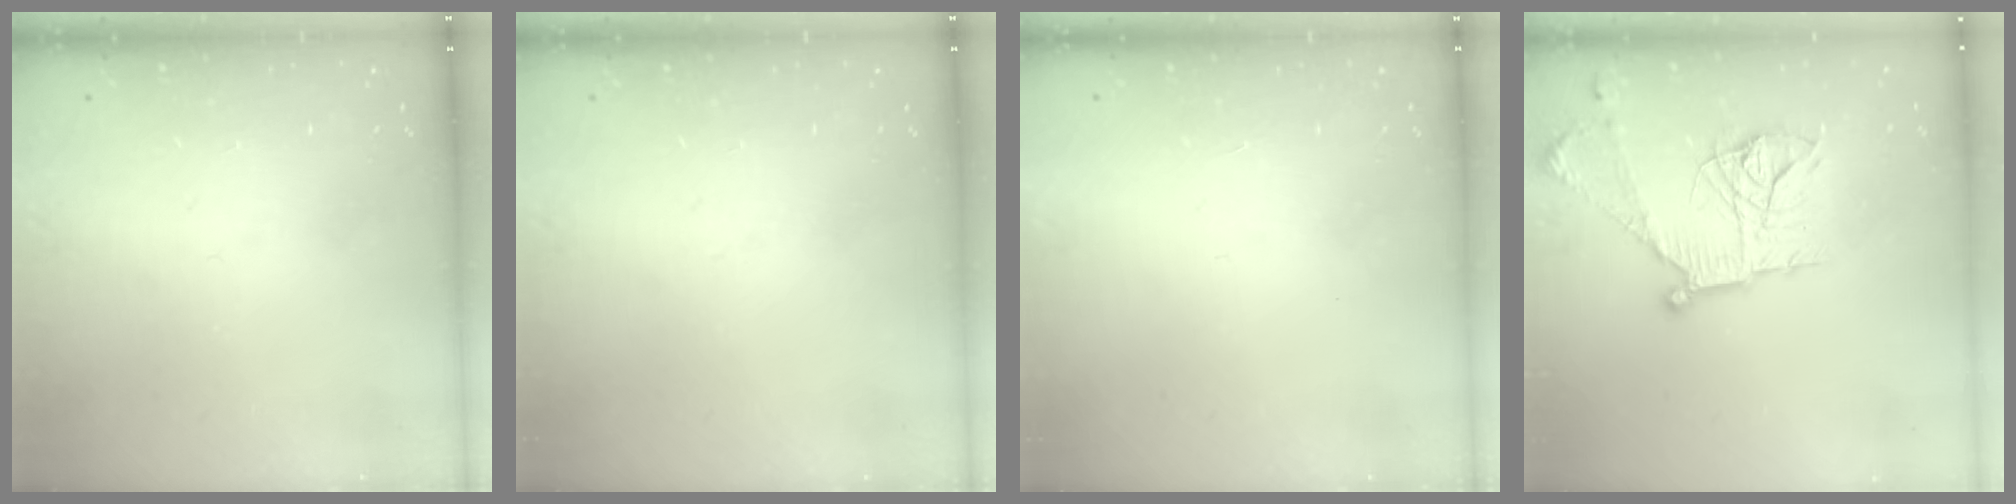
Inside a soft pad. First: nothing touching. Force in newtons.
{"total": 0.0}
{"total": 1.5, "press": 1.5, "slide": 0.1}
{"total": 18.2, "press": 18.2, "slide": 1.2}